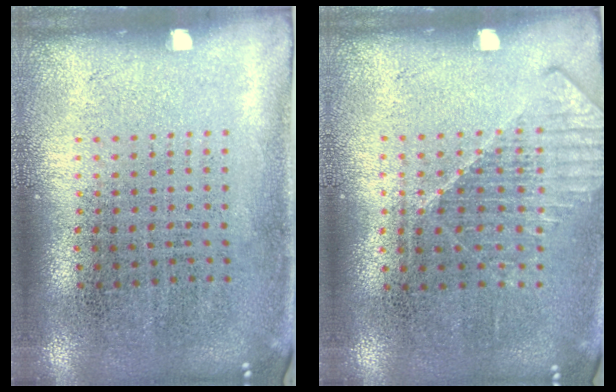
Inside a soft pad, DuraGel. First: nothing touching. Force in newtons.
{"total": 1.3, "press": 1.2, "slide": 0.4}